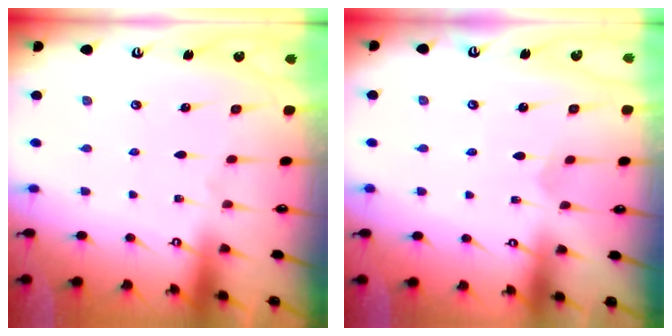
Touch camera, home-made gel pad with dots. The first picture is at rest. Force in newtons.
{"total": 0.9, "press": 0.9, "slide": 0.0}